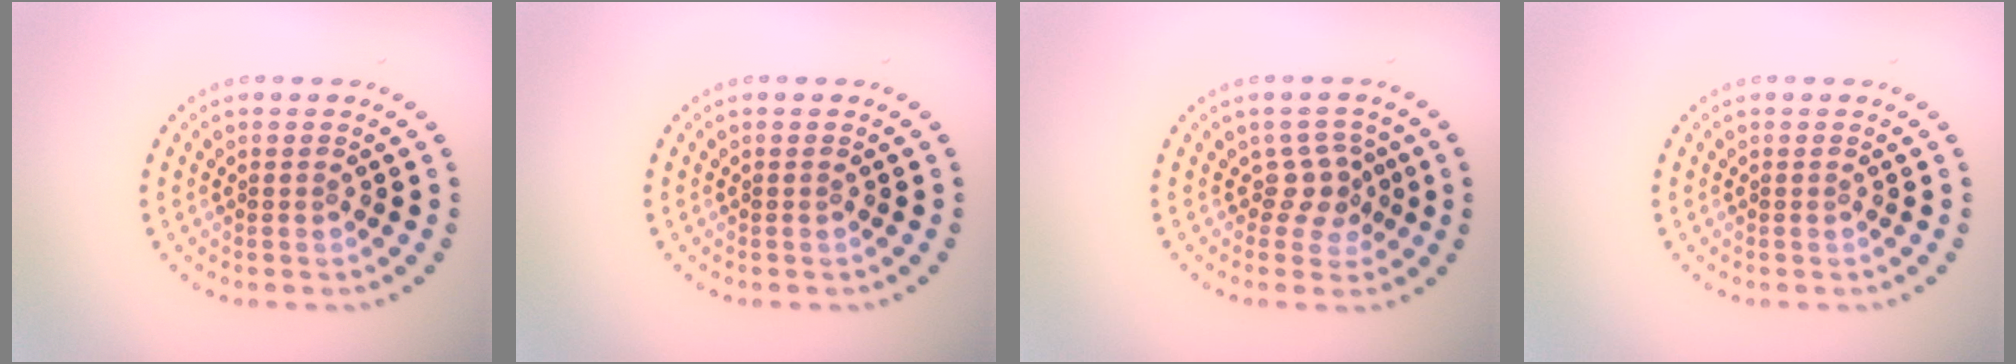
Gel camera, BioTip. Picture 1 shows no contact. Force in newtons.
{"total": 0.0}
{"total": 2.1, "press": 1.5, "slide": 1.5}
{"total": 0.0}